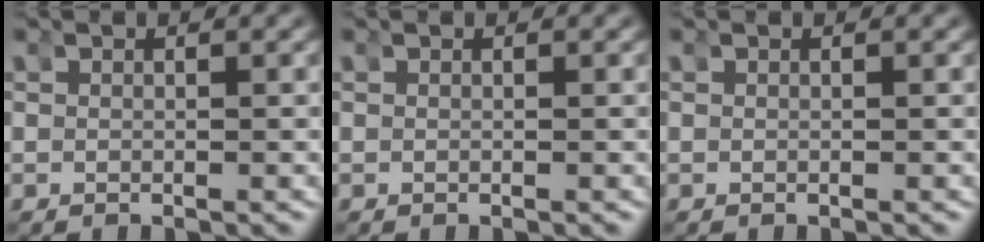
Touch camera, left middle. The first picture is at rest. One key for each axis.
{"total": 0.0}
{"total": 0.0}